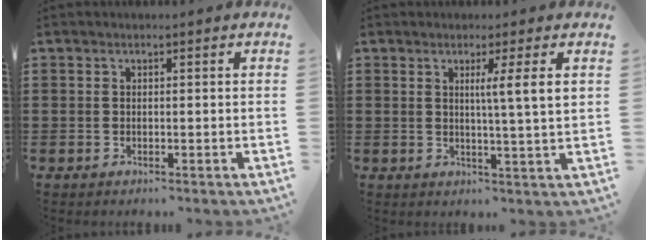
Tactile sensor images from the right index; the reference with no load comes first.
{"total": 4.5, "force": [1.4, -0.7, 4.2], "torque": [-0.077, -0.010, 0.018]}